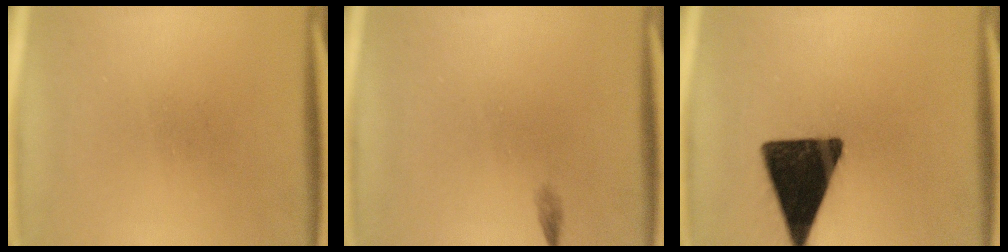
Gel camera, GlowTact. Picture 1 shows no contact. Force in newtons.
{"total": 0.6}
{"total": 16.6}